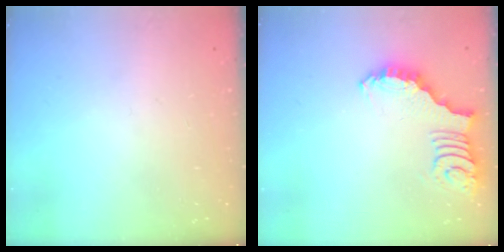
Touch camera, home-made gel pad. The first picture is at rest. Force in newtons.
{"total": 2.6, "press": 2.5, "slide": 0.5}